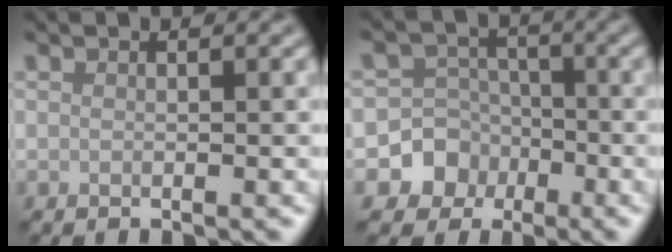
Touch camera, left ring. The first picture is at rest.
{"total": 5.6, "force": [-2.2, 5.1, 0.5], "torque": [0.027, 0.004, -0.065]}